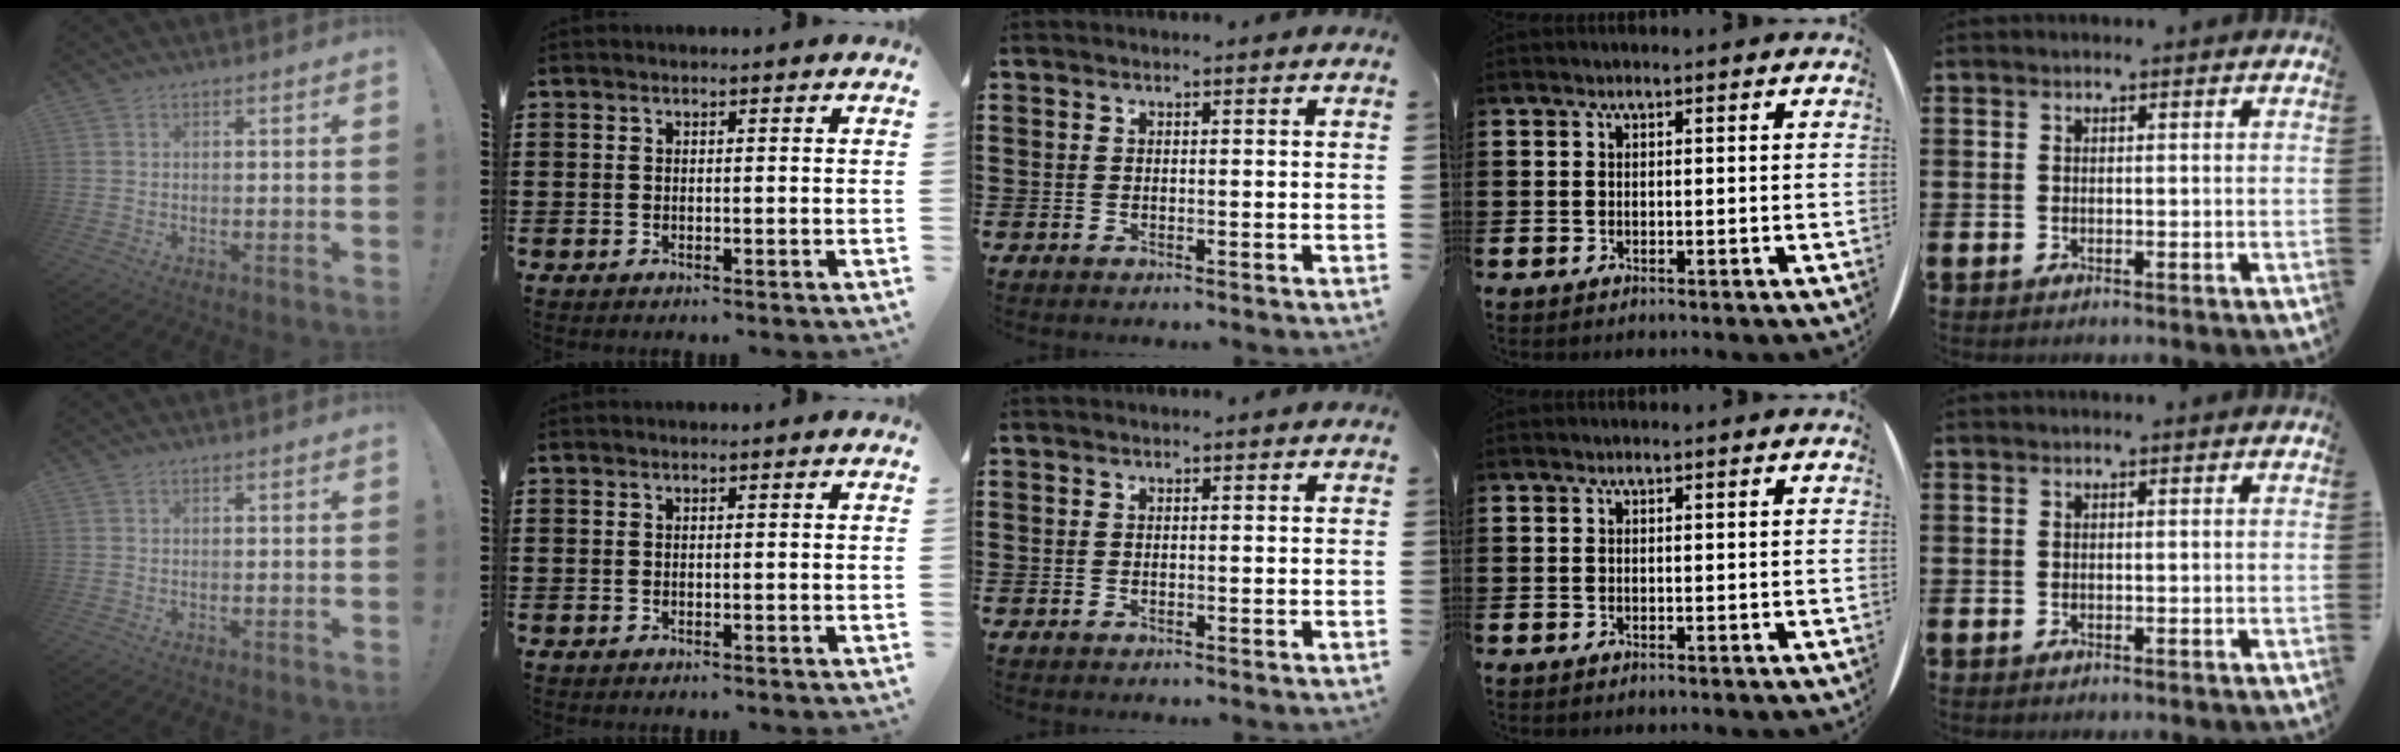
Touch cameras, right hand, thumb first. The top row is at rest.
{}